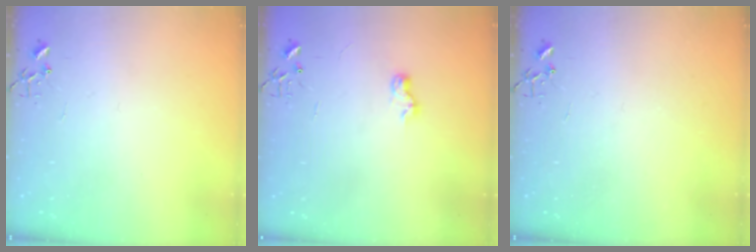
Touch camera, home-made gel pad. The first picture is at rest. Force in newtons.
{"total": 6.4, "press": 6.4, "slide": 0.3}
{"total": 0.0}